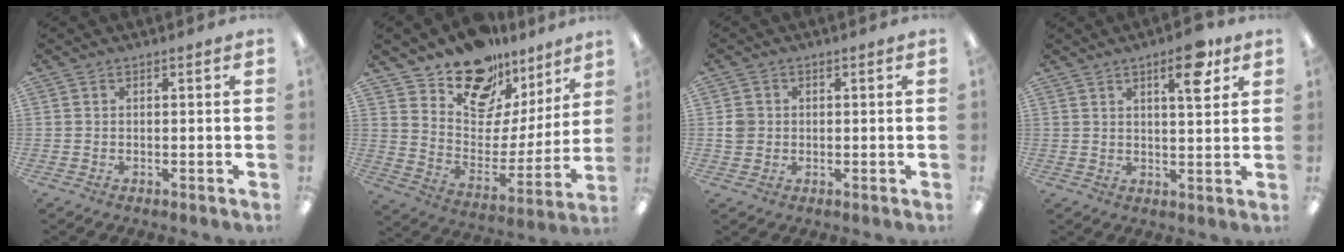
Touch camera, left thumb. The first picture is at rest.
{"total": 15.3, "force": [11.9, 8.6, 4.4], "torque": [-0.090, -0.096, 0.217]}
{"total": 3.2, "force": [0.3, 3.1, 0.8], "torque": [-0.010, 0.002, 0.003]}
{"total": 8.9, "force": [5.1, 2.9, 6.7], "torque": [-0.086, -0.020, 0.077]}